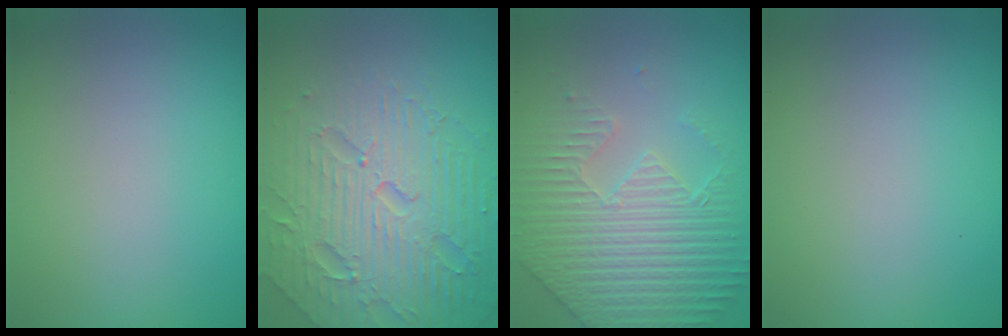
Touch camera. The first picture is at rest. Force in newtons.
{"total": 7.4, "press": 7.2, "slide": 1.7}
{"total": 5.1, "press": 4.8, "slide": 1.6}
{"total": 0.0}